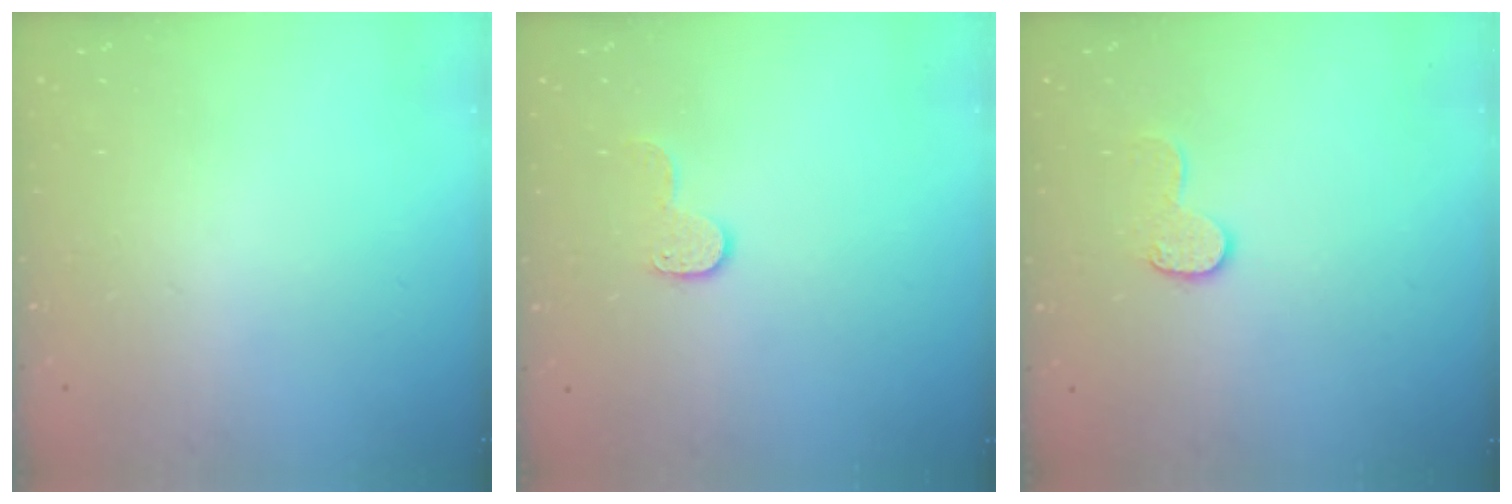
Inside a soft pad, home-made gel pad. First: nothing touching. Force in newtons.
{"total": 5.9, "press": 5.9, "slide": 0.5}
{"total": 8.0, "press": 8.0, "slide": 0.2}